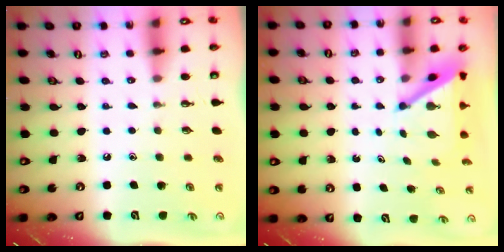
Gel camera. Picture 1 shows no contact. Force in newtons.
{"total": 3.9, "press": 3.9, "slide": 0.4}